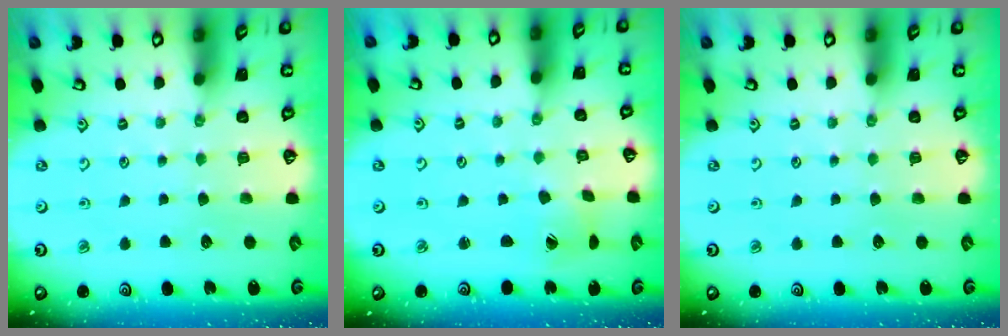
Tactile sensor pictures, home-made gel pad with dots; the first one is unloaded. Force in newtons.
{"total": 2.2, "press": 2.2, "slide": 0.3}
{"total": 0.0}